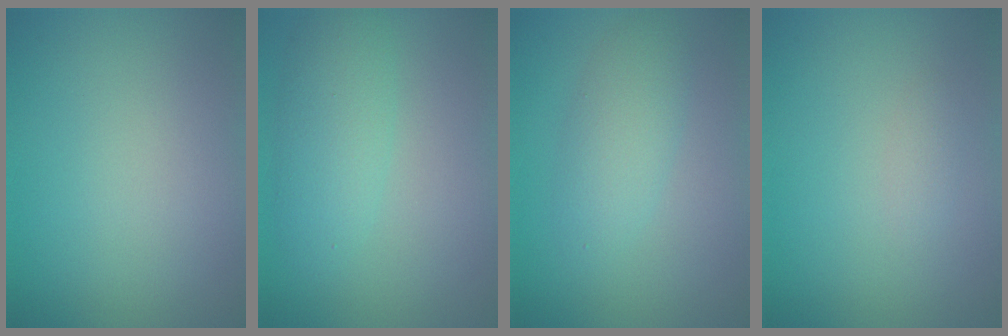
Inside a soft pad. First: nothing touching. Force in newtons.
{"total": 2.2, "press": 2.2, "slide": 0.1}
{"total": 2.9, "press": 2.9, "slide": 0.1}
{"total": 0.7, "press": 0.7, "slide": 0.1}